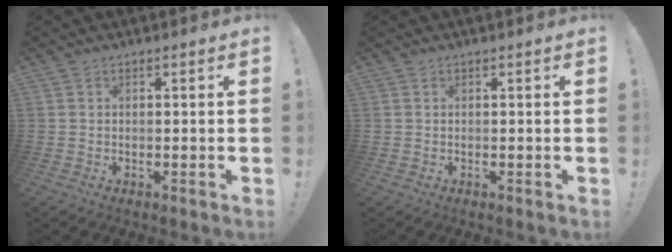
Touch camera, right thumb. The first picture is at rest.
{"total": 0.0}